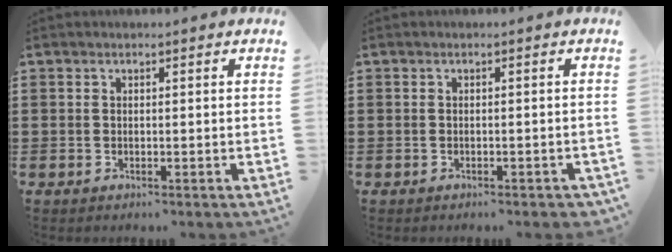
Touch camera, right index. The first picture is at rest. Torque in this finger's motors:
{"motor_torque": [2.14, 0.00, 0.07, 0.00]}